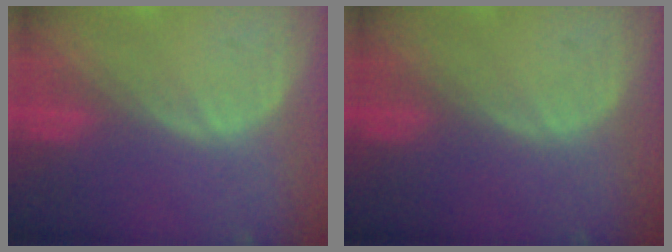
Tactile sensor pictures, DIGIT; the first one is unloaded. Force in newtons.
{"total": 0.0}